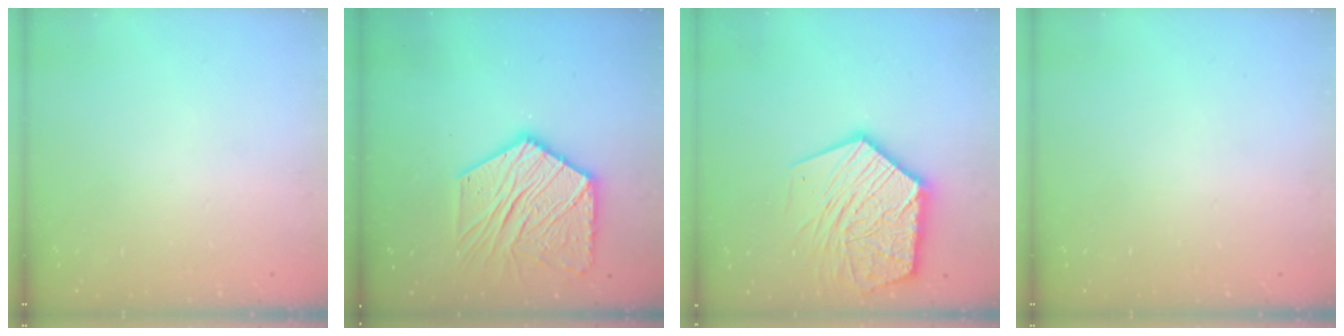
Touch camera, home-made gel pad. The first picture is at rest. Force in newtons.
{"total": 17.4, "press": 17.4, "slide": 1.5}
{"total": 19.5, "press": 19.3, "slide": 2.1}
{"total": 0.0}